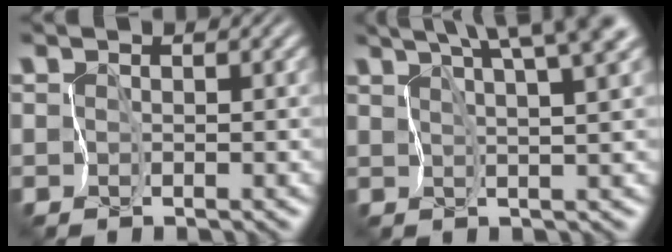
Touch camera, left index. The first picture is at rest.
{"total": 10.6, "force": [6.9, 3.2, 7.4], "torque": [-0.100, 0.036, 0.088]}